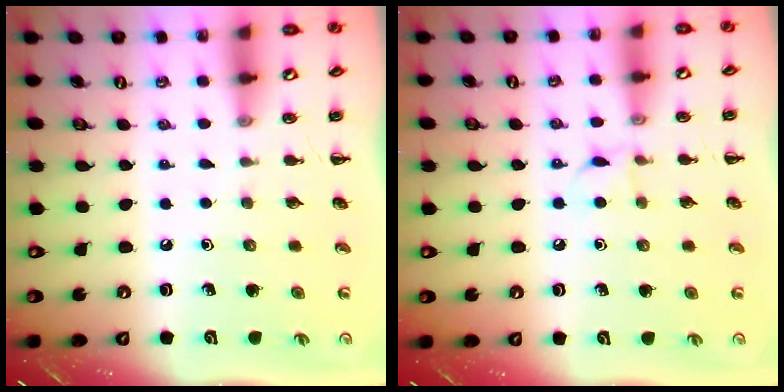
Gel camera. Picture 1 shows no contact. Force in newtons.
{"total": 5.6, "press": 5.5, "slide": 1.4}